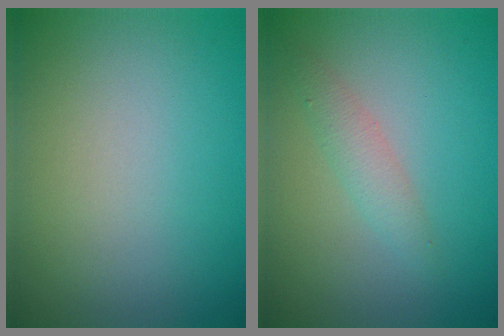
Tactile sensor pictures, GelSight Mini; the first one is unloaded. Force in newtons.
{"total": 1.8, "press": 1.8, "slide": 0.1}